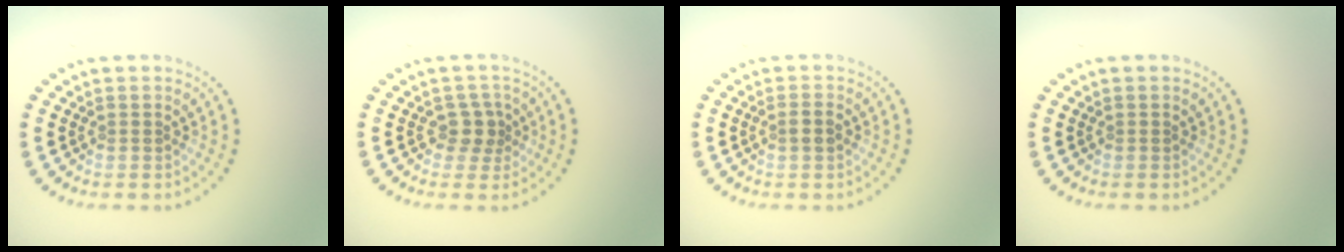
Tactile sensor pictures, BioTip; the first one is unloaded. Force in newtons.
{"total": 1.9, "press": 1.5, "slide": 1.2}
{"total": 1.2, "press": 1.2, "slide": 0.3}
{"total": 0.0}